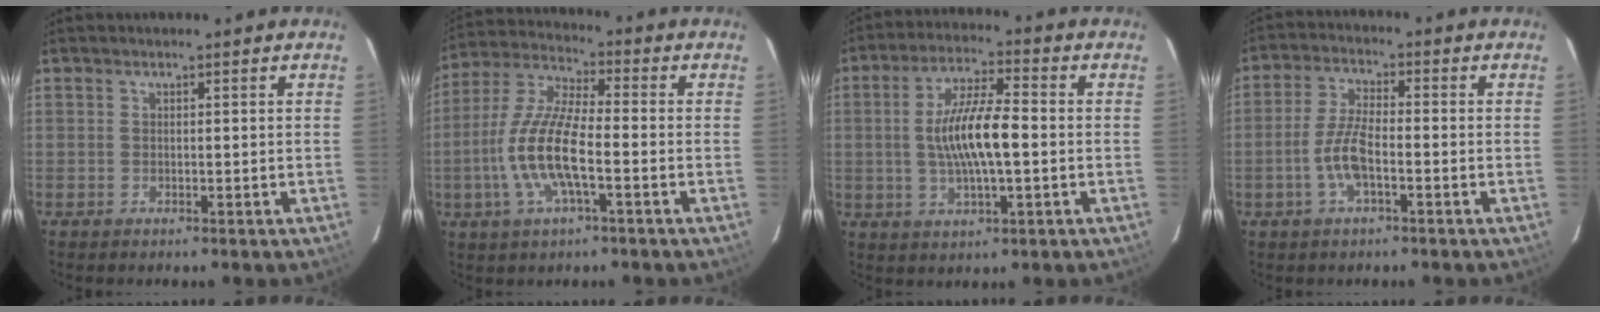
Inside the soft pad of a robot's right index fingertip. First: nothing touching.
{"total": 13.2, "force": [-3.6, 3.6, 12.2], "torque": [-0.258, -0.001, -0.073]}
{"total": 11.2, "force": [-0.6, 2.8, 10.8], "torque": [-0.204, 0.004, -0.008]}
{"total": 6.6, "force": [-2.4, 2.0, 5.8], "torque": [-0.124, 0.005, -0.047]}